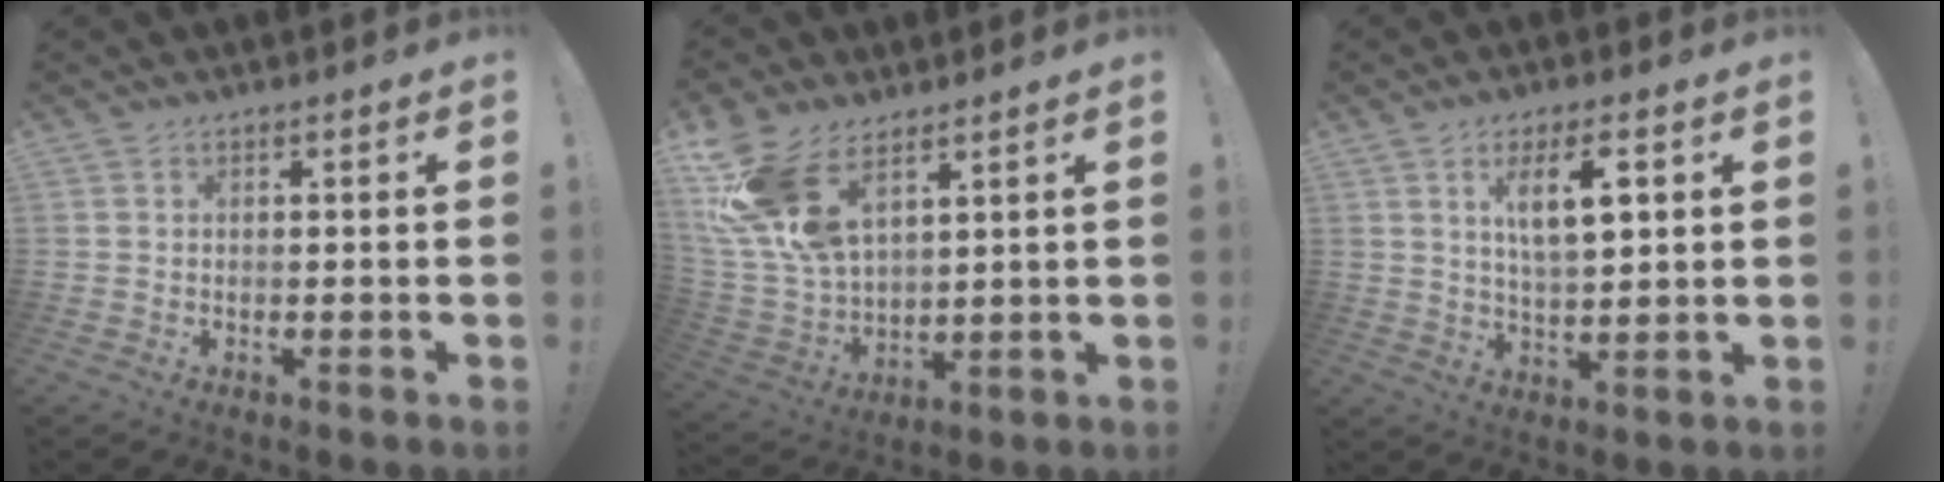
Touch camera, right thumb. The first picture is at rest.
{"total": 16.2, "force": [9.1, 8.8, 10.2], "torque": [-0.224, -0.052, 0.170]}
{"total": 9.7, "force": [3.8, 3.2, 8.3], "torque": [-0.140, -0.003, 0.061]}